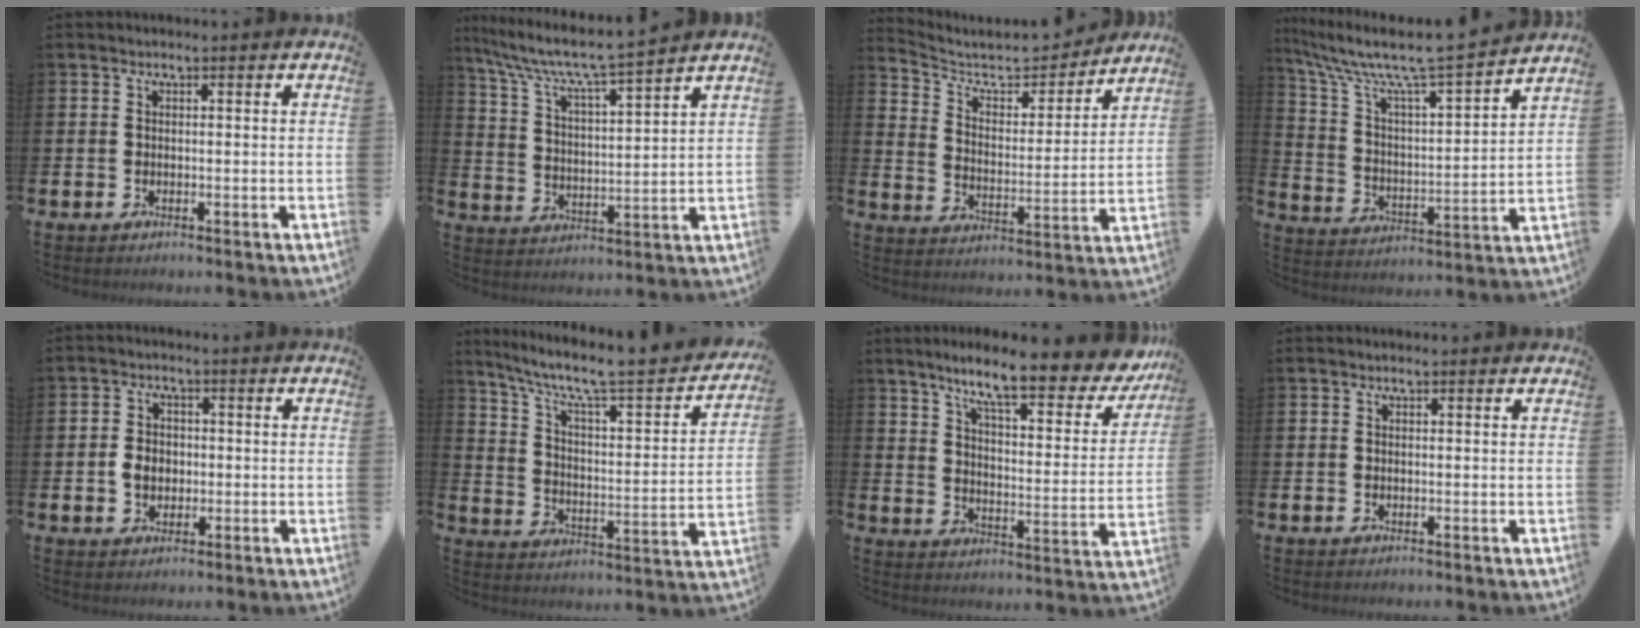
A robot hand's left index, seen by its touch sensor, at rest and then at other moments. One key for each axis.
{"total": 8.2, "fx": 7.6, "fy": -0.1, "fz": 3.0, "tx": -0.091, "ty": -0.053, "tz": 0.128}
{"total": 7.2, "fx": 6.4, "fy": 2.4, "fz": 2.1, "tx": -0.062, "ty": -0.053, "tz": 0.104}
{"total": 9.6, "fx": 8.4, "fy": 0.9, "fz": 4.5, "tx": -0.125, "ty": -0.056, "tz": 0.137}
{"total": 3.6, "fx": -0.3, "fy": 2.9, "fz": 2.0, "tx": -0.021, "ty": 0.002, "tz": -0.015}
{"total": 7.8, "fx": 6.2, "fy": 1.3, "fz": 4.5, "tx": -0.107, "ty": -0.052, "tz": 0.095}
{"total": 9.8, "fx": 8.2, "fy": 1.4, "fz": 5.2, "tx": -0.110, "ty": -0.057, "tz": 0.131}
{"total": 0.0}